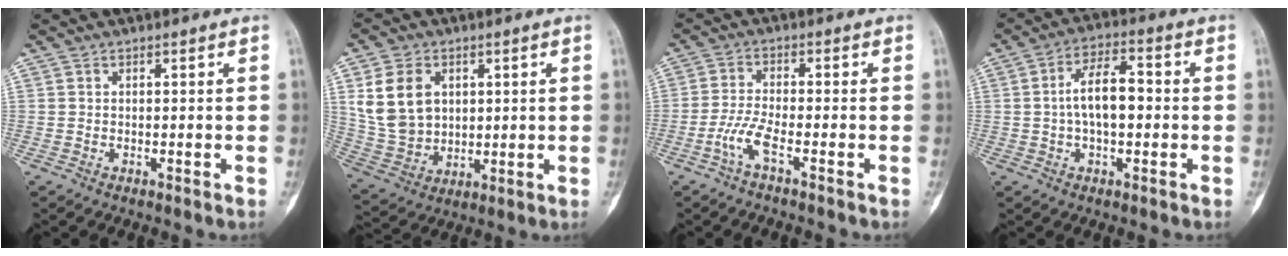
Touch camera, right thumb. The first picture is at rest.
{"total": 12.3, "force": [3.6, 9.3, 7.2], "torque": [-0.117, -0.012, 0.082]}
{"total": 4.4, "force": [-2.5, 0.5, 3.6], "torque": [-0.090, 0.013, -0.055]}
{"total": 8.6, "force": [-0.1, 4.2, 7.5], "torque": [-0.125, 0.024, -0.010]}